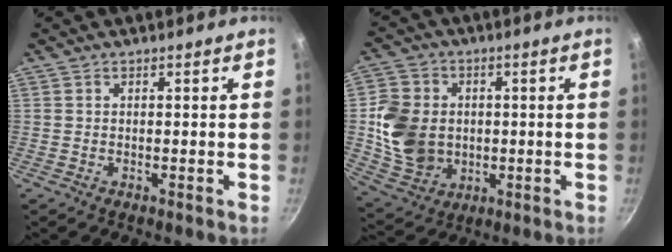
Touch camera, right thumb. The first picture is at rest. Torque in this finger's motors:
{"motor_torque": [0.18, 0.19, 1.12, -0.07, 0.14]}